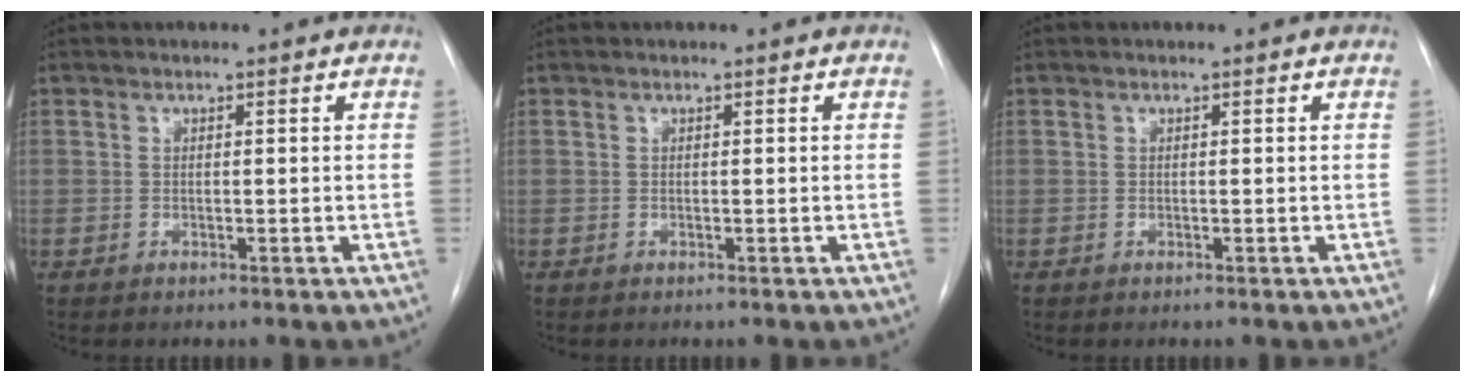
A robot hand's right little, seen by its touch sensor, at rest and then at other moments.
{"total": 0.0}
{"total": 0.0}